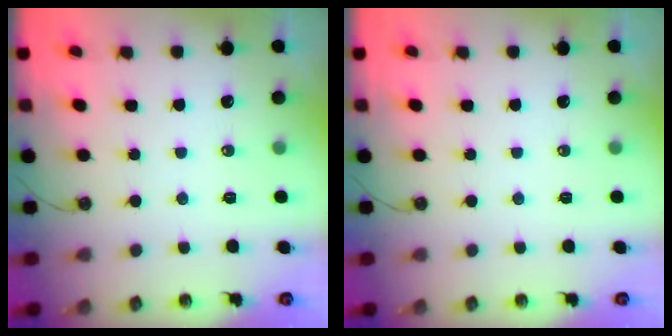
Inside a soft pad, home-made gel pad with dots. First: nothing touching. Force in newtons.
{"total": 0.0}